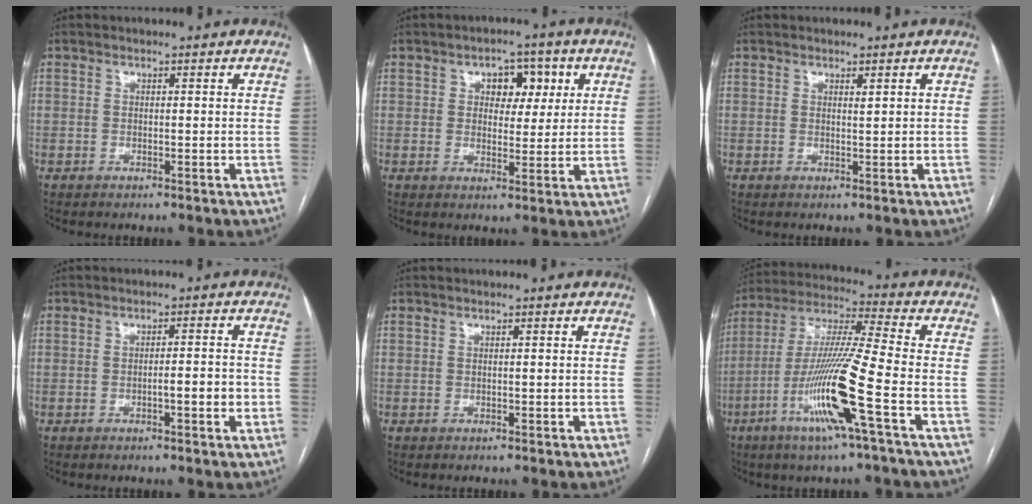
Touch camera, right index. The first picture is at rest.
{"total": 5.9, "force": [2.0, 3.8, 4.1], "torque": [-0.048, 0.016, 0.029]}
{"total": 0.5, "force": [0.3, 0.0, 0.4], "torque": [-0.007, -0.003, 0.005]}
{"total": 3.5, "force": [-1.1, 0.6, 3.3], "torque": [-0.047, 0.003, -0.015]}
{"total": 0.0}
{"total": 15.6, "force": [-6.1, -1.0, 14.3], "torque": [-0.287, -0.013, -0.120]}